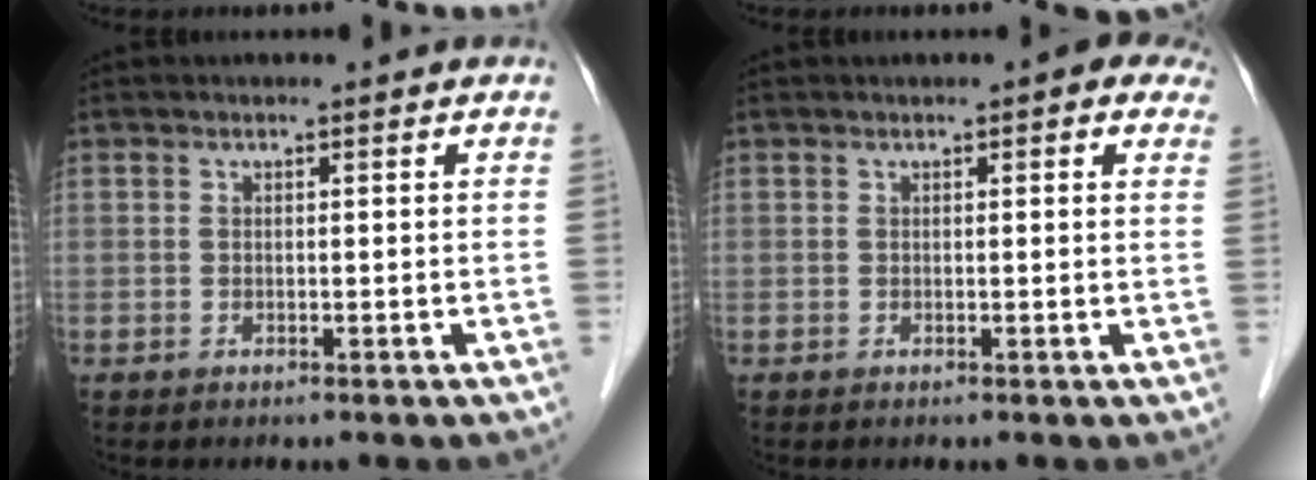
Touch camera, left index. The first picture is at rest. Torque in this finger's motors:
{"motor_torque": [0.47, -0.54, 0.26, 0.05]}